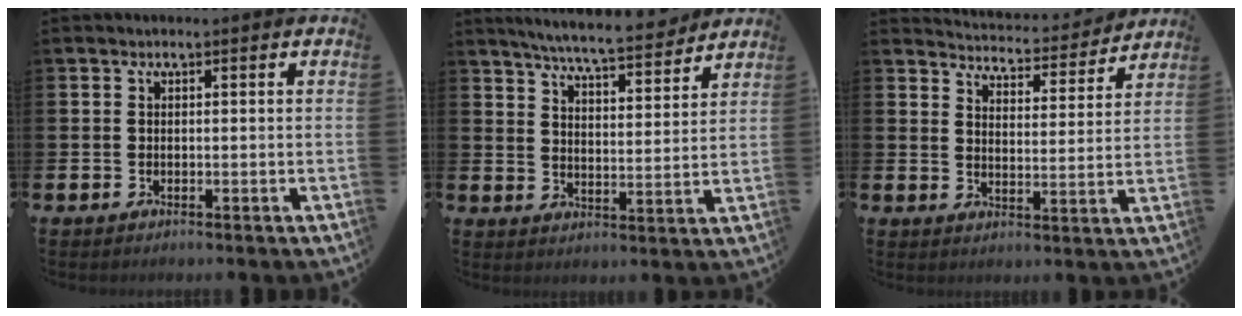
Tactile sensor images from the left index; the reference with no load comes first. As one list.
[{"total": 7.0, "force": [6.7, 0.3, 2.1], "torque": [-0.051, -0.047, 0.114]}, {"total": 4.7, "force": [4.7, 0.5, 0.2], "torque": [-0.022, -0.039, 0.077]}]